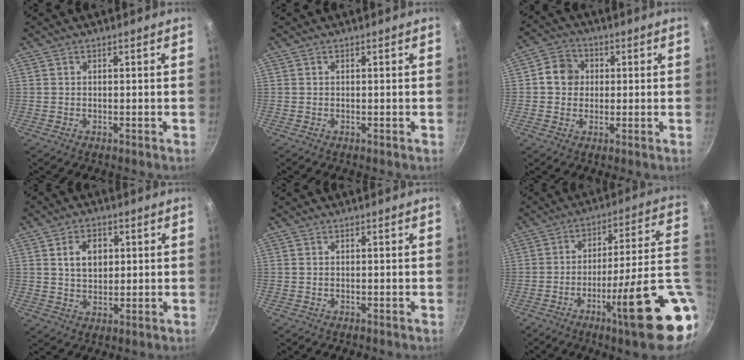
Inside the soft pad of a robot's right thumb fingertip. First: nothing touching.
{"total": 0.0}
{"total": 6.3, "force": [0.8, 5.7, 2.6], "torque": [-0.015, 0.008, -0.002]}
{"total": 6.6, "force": [1.7, 4.7, 4.4], "torque": [-0.055, -0.003, 0.030]}
{"total": 0.0}
{"total": 21.2, "force": [-6.6, 3.2, 19.8], "torque": [-0.250, 0.023, -0.097]}